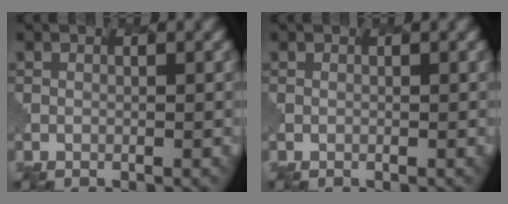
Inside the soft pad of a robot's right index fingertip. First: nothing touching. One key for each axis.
{"total": 0.0}